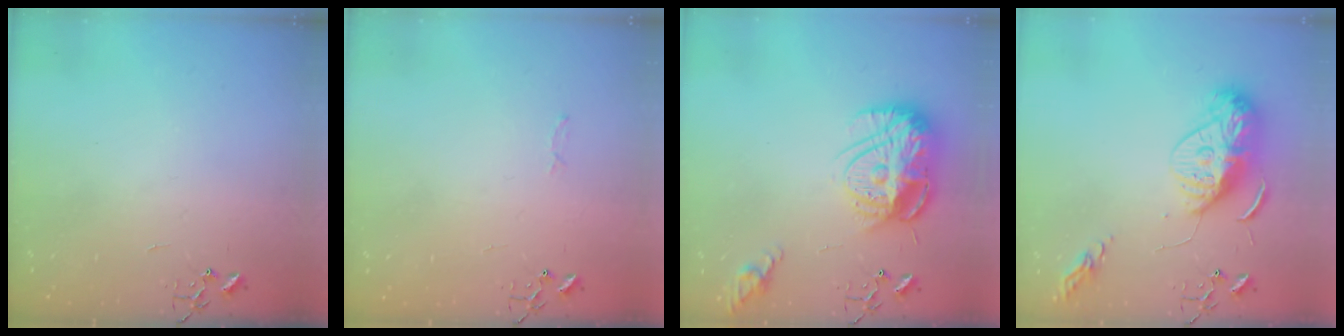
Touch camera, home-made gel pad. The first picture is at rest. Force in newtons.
{"total": 2.8, "press": 2.8, "slide": 0.4}
{"total": 17.2, "press": 17.2, "slide": 1.4}
{"total": 12.9, "press": 12.8, "slide": 1.3}